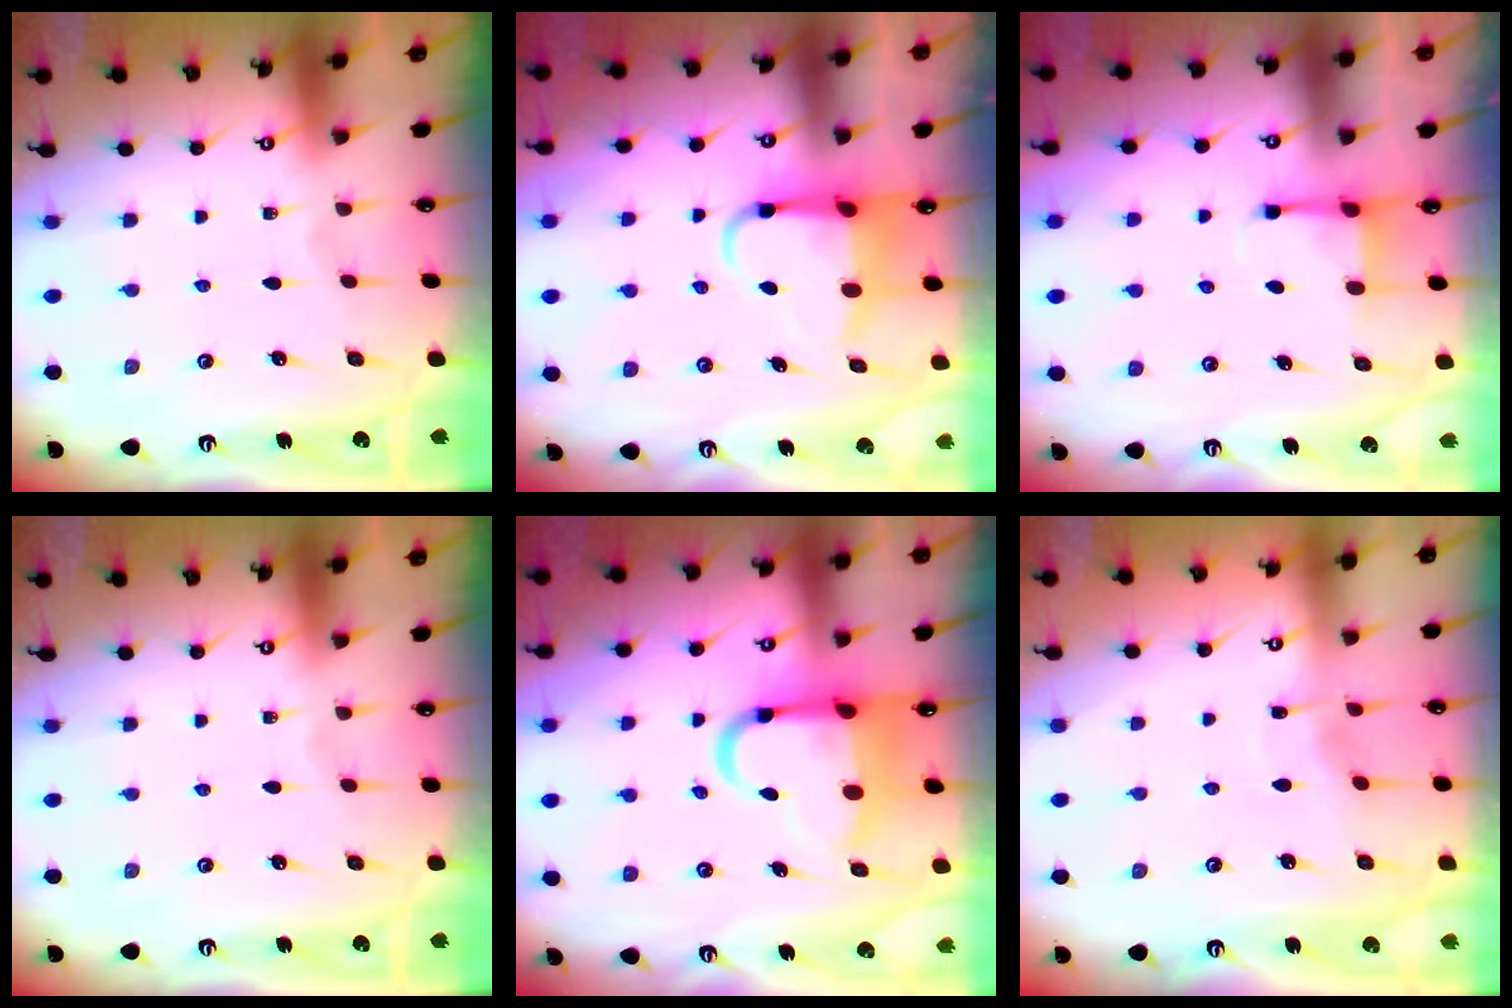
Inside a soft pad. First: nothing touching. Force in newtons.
{"total": 4.9, "press": 4.8, "slide": 0.7}
{"total": 2.2, "press": 2.2, "slide": 0.5}
{"total": 0.0}
{"total": 10.7, "press": 10.3, "slide": 2.7}
{"total": 3.3, "press": 3.3, "slide": 0.4}